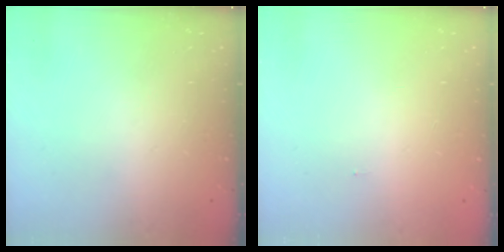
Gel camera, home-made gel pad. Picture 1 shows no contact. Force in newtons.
{"total": 6.0, "press": 0.9, "slide": 5.9}